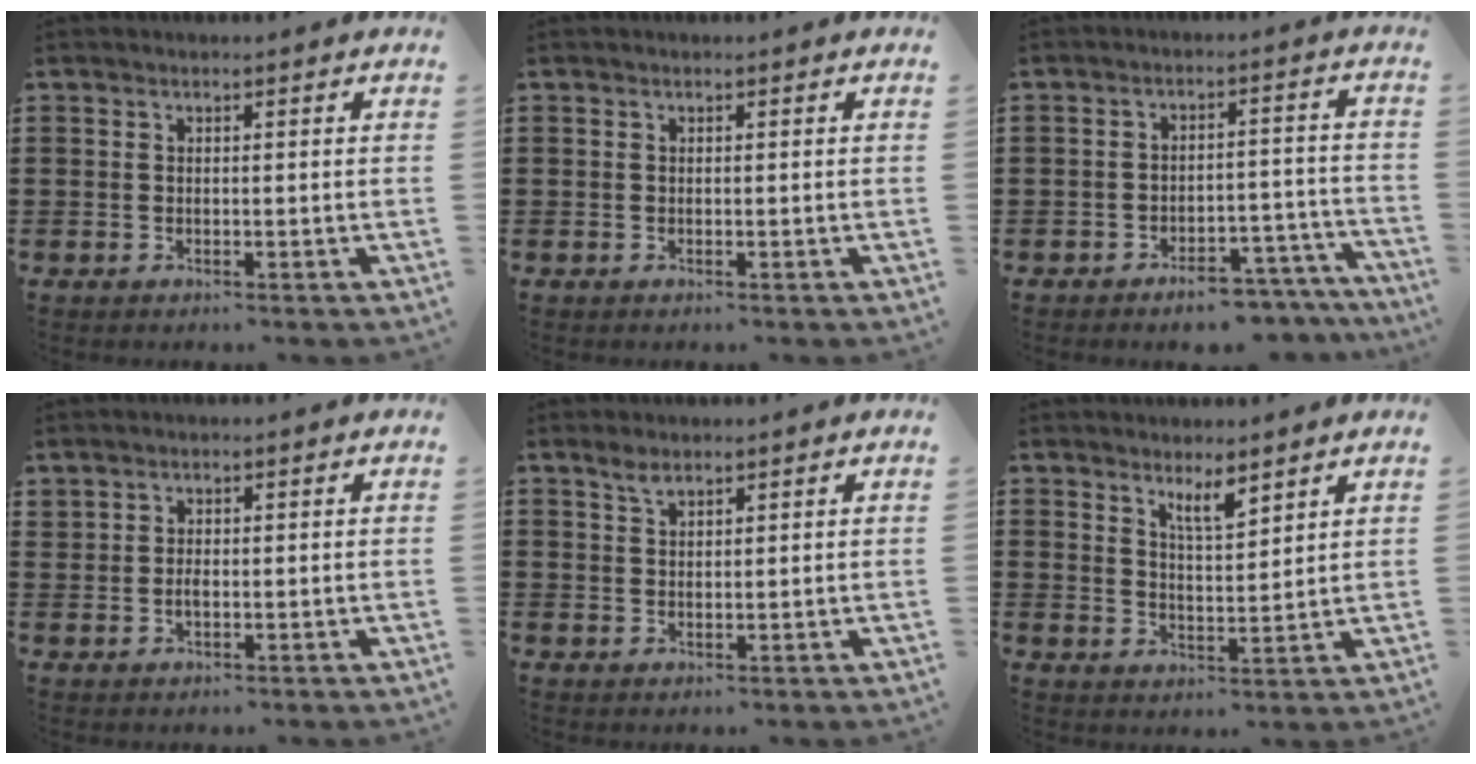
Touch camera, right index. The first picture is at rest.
{"total": 0.0}
{"total": 5.6, "force": [-5.3, 1.1, 1.6], "torque": [-0.019, 0.015, -0.099]}
{"total": 1.0, "force": [0.0, 0.5, 0.8], "torque": [-0.018, 0.001, 0.000]}
{"total": 2.0, "force": [1.5, 0.7, 1.1], "torque": [-0.025, 0.001, 0.029]}
{"total": 4.2, "force": [3.5, 0.7, 2.1], "torque": [-0.040, -0.007, 0.061]}